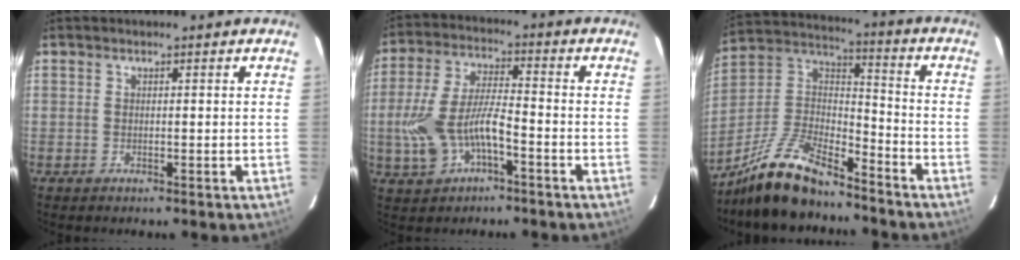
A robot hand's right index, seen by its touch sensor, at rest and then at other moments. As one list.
[{"total": 11.4, "force": [-4.1, 4.7, 9.6], "torque": [-0.204, 0.002, -0.068]}, {"total": 21.0, "force": [-16.2, 6.4, 11.7], "torque": [-0.242, -0.023, -0.293]}]